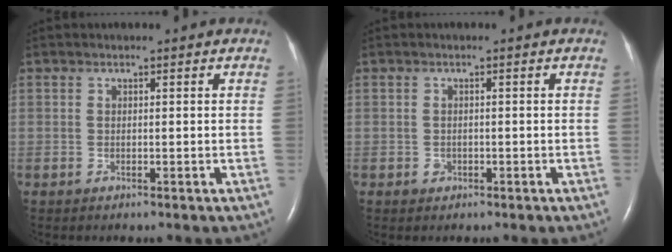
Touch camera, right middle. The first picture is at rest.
{"total": 0.9, "force": [-0.4, 0.8, 0.2], "torque": [-0.003, 0.003, -0.005]}